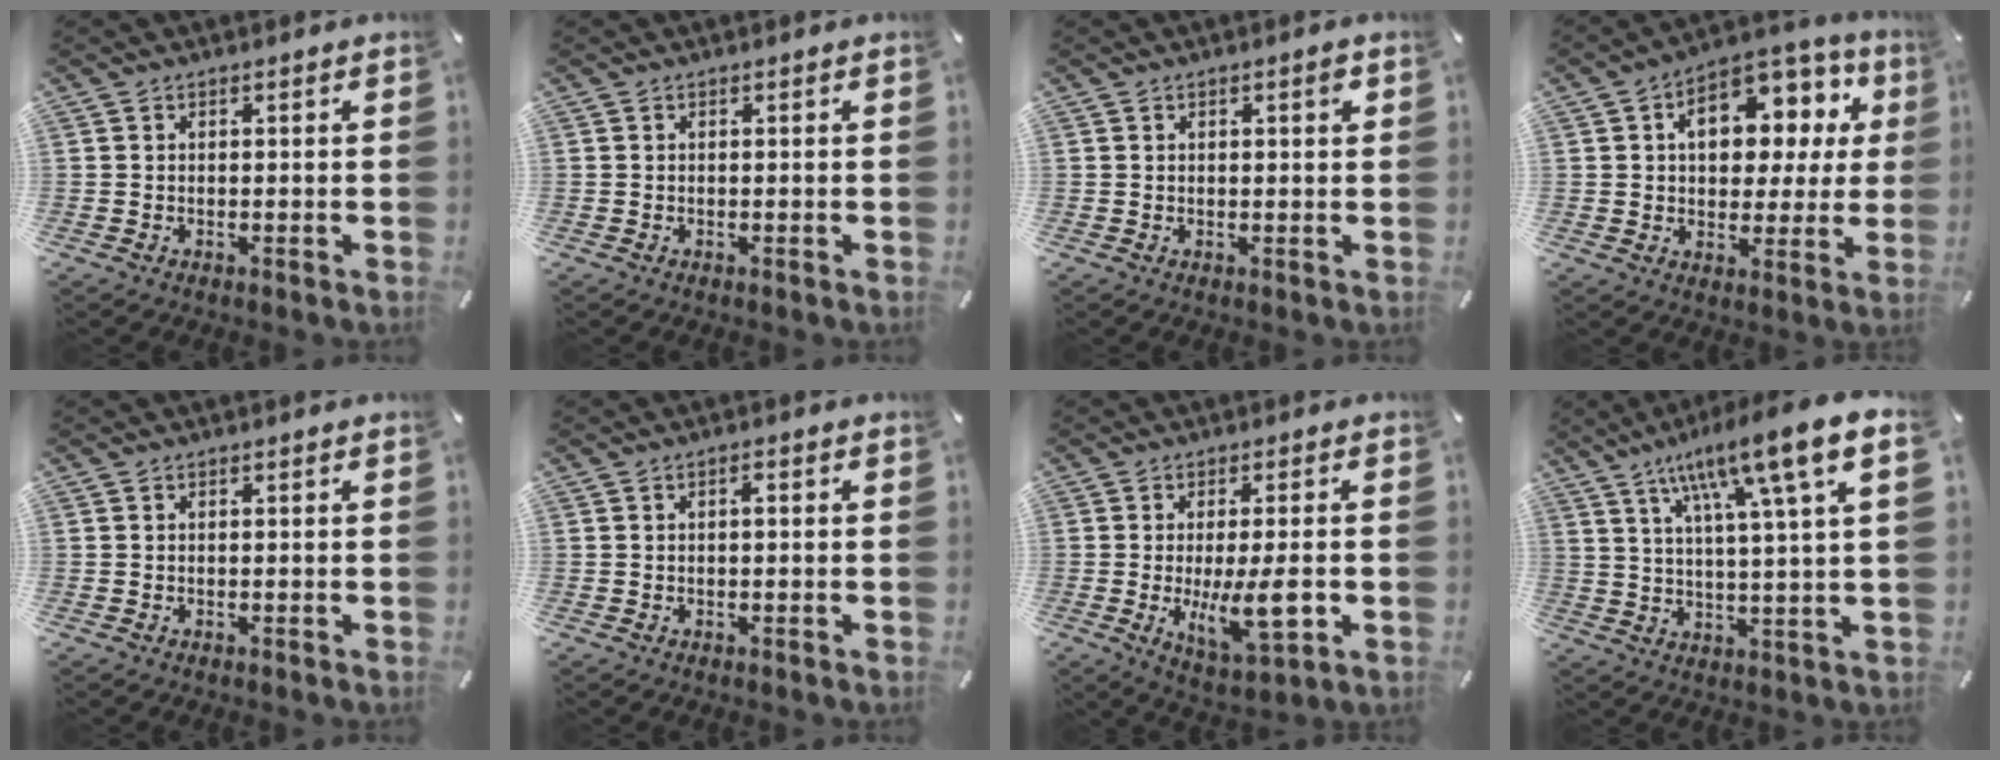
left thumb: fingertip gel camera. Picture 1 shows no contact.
{"total": 0.0}
{"total": 1.6, "force": [0.7, 0.6, 1.3], "torque": [-0.020, 0.001, 0.009]}
{"total": 13.7, "force": [3.8, 9.6, 9.0], "torque": [-0.128, -0.016, 0.066]}
{"total": 0.0}
{"total": 0.9, "force": [0.0, 0.4, 0.8], "torque": [-0.017, 0.003, 0.000]}
{"total": 11.9, "force": [-1.4, 3.7, 11.3], "torque": [-0.205, -0.025, -0.023]}
{"total": 13.9, "force": [7.9, 1.1, 11.4], "torque": [-0.203, -0.031, 0.119]}